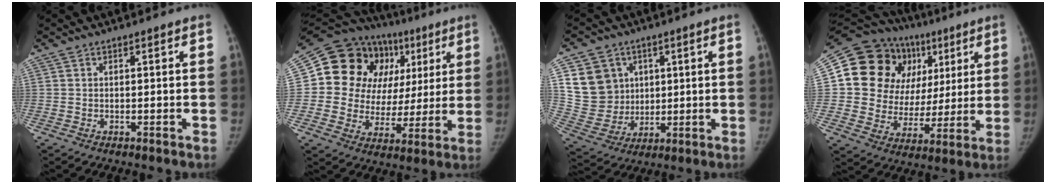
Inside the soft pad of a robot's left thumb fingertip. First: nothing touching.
{"total": 22.5, "force": [6.6, 17.8, 11.9], "torque": [-0.115, 0.037, 0.112]}
{"total": 13.1, "force": [4.1, 11.5, 4.7], "torque": [-0.061, -0.009, 0.091]}
{"total": 23.0, "force": [7.4, 18.4, 11.7], "torque": [-0.119, 0.033, 0.133]}